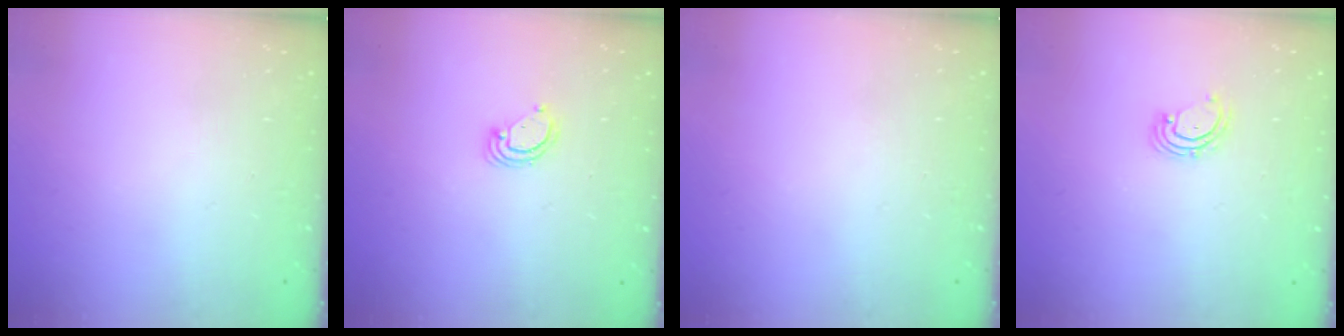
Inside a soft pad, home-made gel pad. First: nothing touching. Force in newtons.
{"total": 3.8, "press": 3.8, "slide": 0.3}
{"total": 0.0}
{"total": 2.8, "press": 2.8, "slide": 0.2}